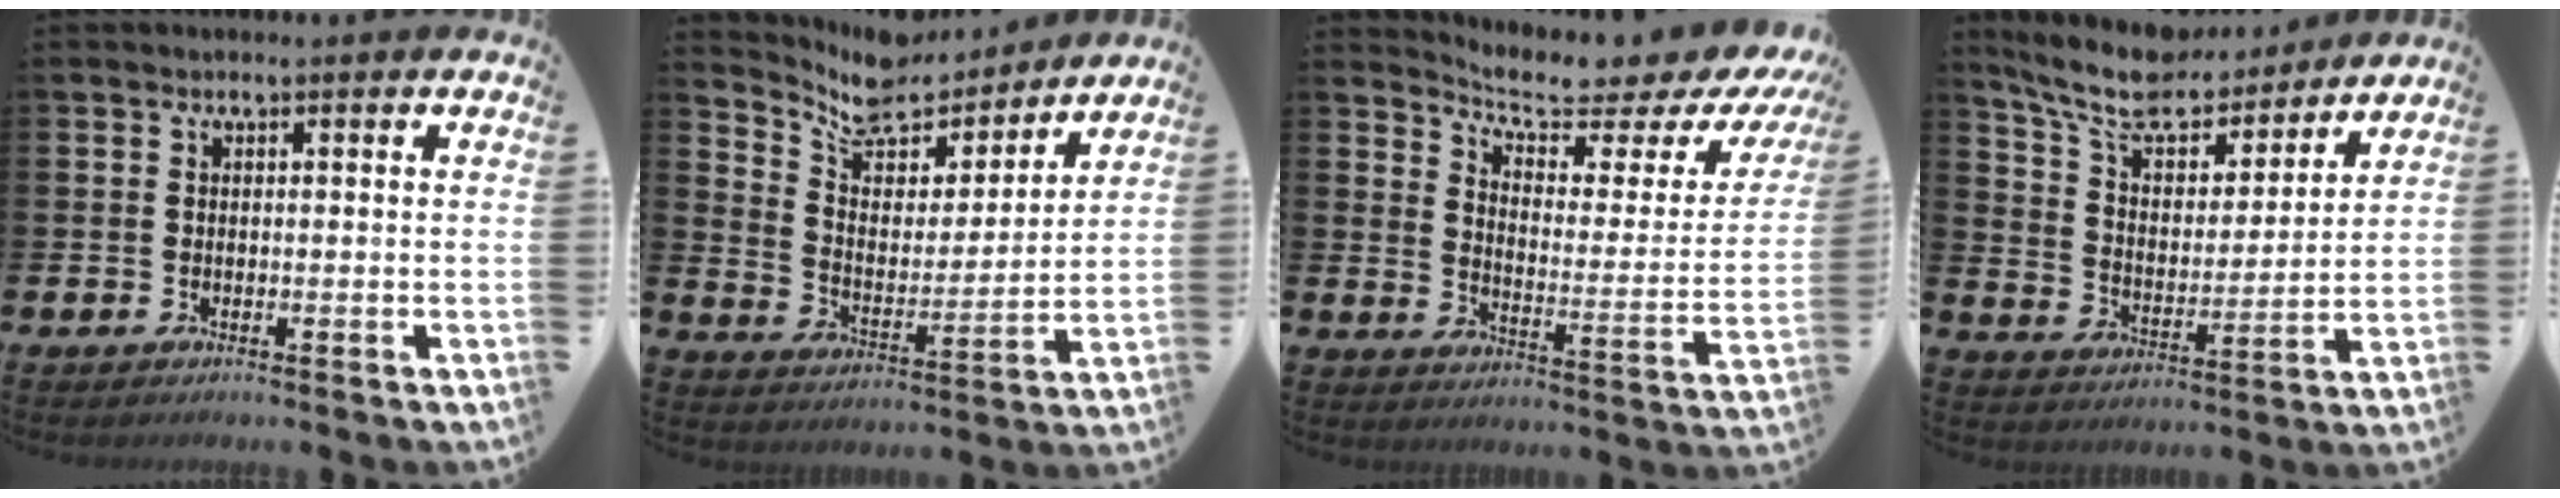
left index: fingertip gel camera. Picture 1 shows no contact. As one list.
[{"total": 9.0, "force": [8.3, 3.1, 1.5], "torque": [-0.072, -0.066, 0.149]}, {"total": 6.3, "force": [5.8, 1.1, 2.3], "torque": [-0.063, -0.052, 0.090]}, {"total": 10.5, "force": [9.4, 2.9, 3.5], "torque": [-0.100, -0.060, 0.164]}]